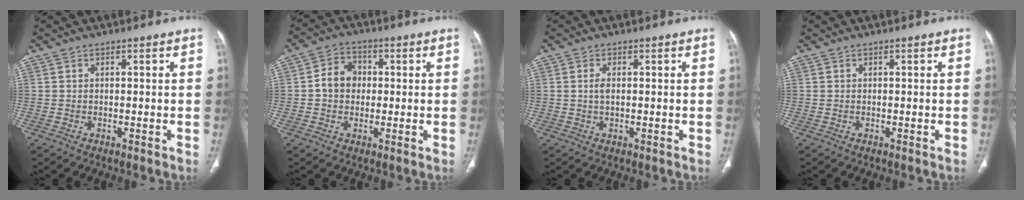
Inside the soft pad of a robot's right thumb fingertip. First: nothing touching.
{"total": 8.1, "force": [0.2, 6.9, 4.2], "torque": [-0.048, 0.019, -0.006]}
{"total": 1.8, "force": [0.1, 0.9, 1.6], "torque": [-0.034, 0.000, 0.003]}
{"total": 0.0}